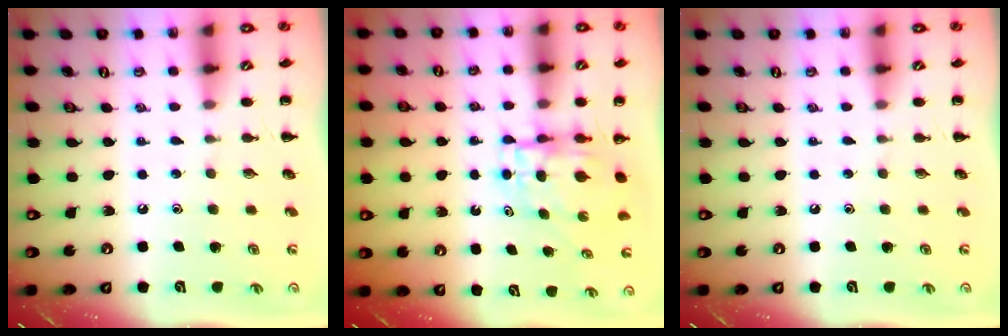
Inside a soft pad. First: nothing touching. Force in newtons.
{"total": 4.8, "press": 4.8, "slide": 0.5}
{"total": 0.0}